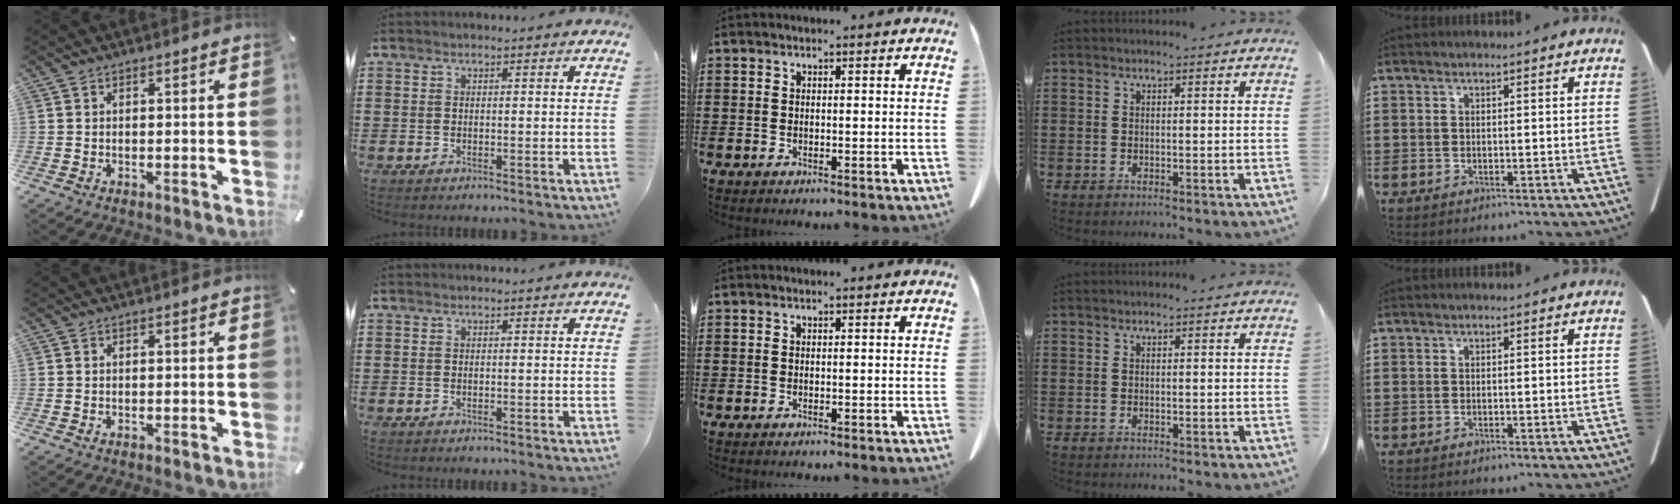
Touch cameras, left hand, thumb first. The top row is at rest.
{}